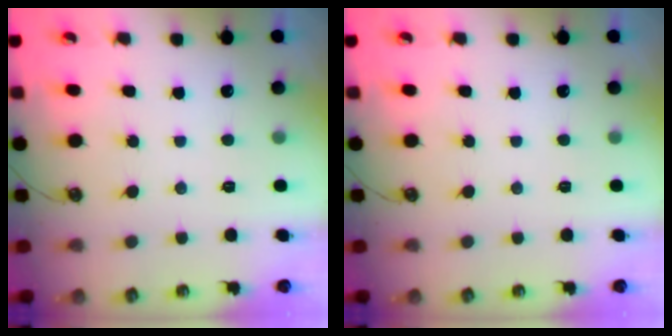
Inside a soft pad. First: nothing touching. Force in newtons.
{"total": 0.0}